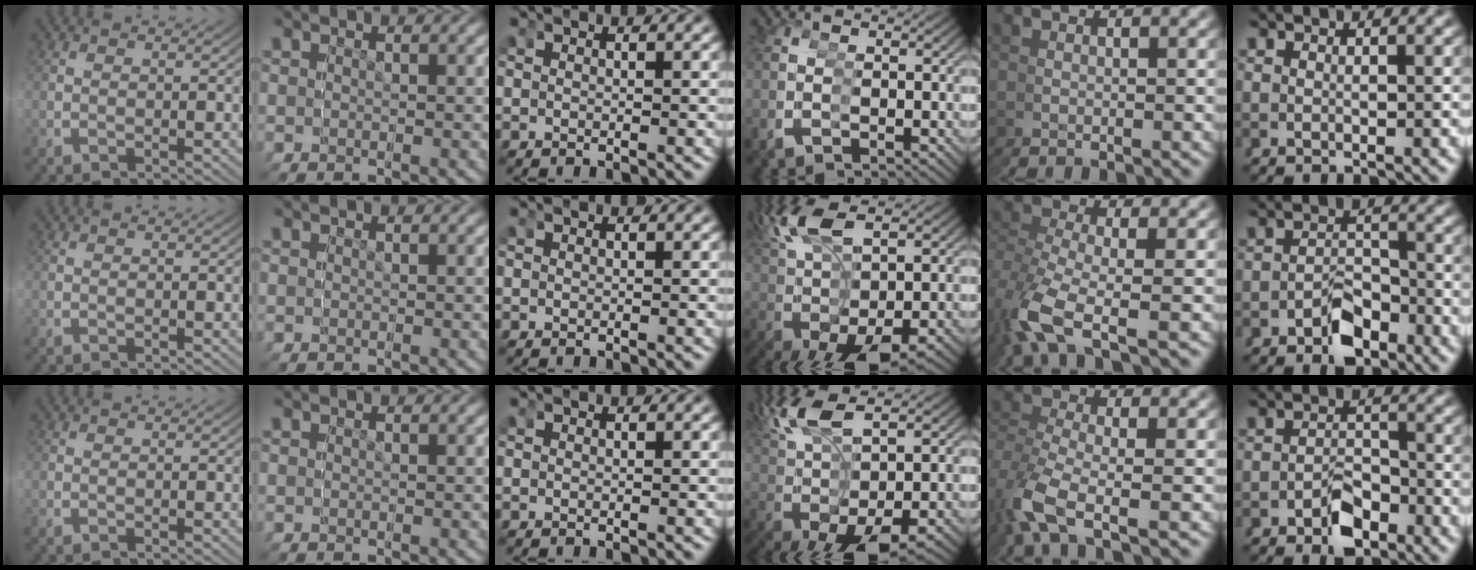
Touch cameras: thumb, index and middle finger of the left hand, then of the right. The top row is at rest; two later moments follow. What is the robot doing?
{"motion": "grasp_and_lifting", "object": "glasses"}